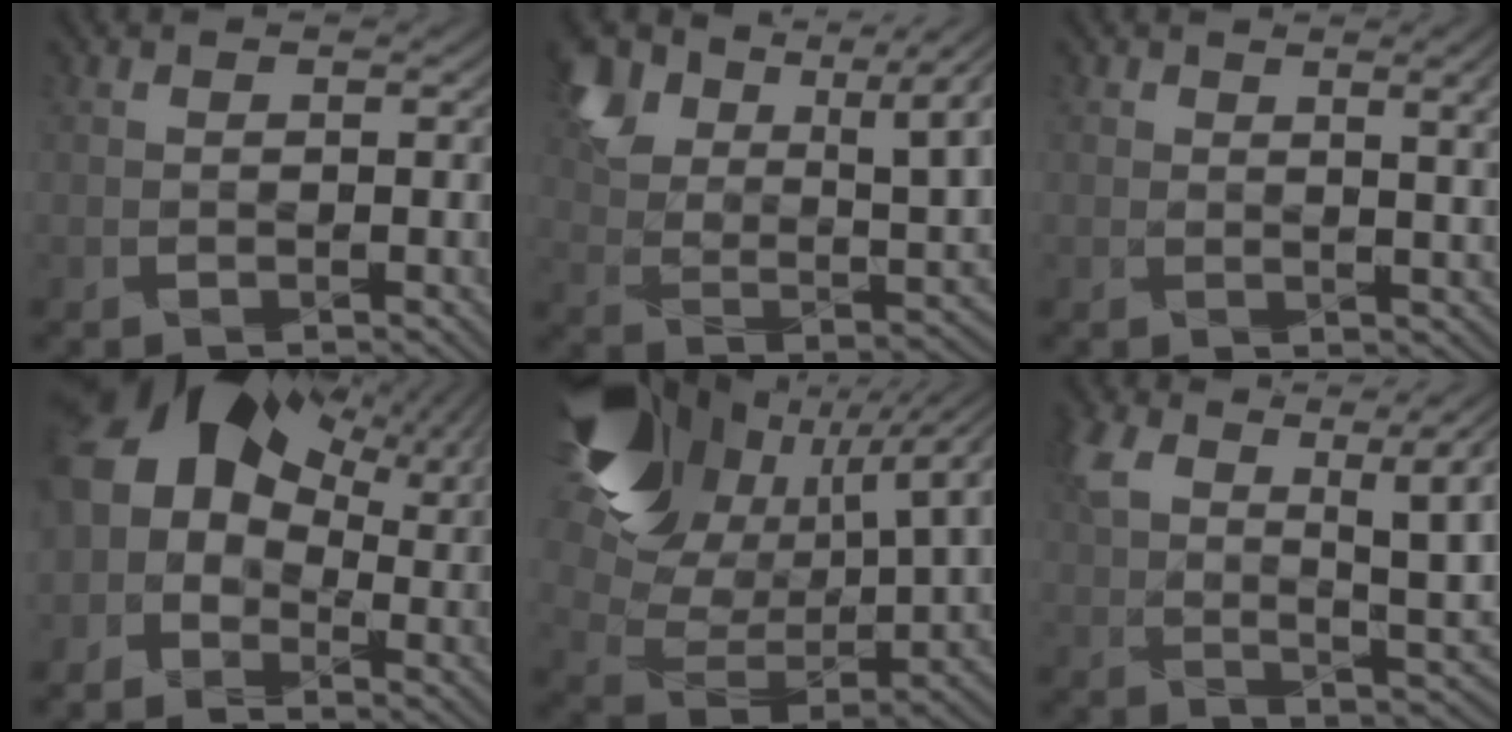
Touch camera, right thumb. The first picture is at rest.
{"total": 13.6, "force": [8.2, 6.8, 8.5], "torque": [-0.187, 0.017, 0.151]}
{"total": 4.3, "force": [2.0, 1.2, 3.6], "torque": [-0.047, 0.004, 0.028]}
{"total": 14.0, "force": [3.6, 9.8, 9.4], "torque": [-0.209, 0.003, 0.070]}
{"total": 18.6, "force": [8.6, 10.9, 12.4], "torque": [-0.268, 0.027, 0.161]}
{"total": 13.4, "force": [5.0, 5.5, 11.1], "torque": [-0.216, 0.000, 0.088]}